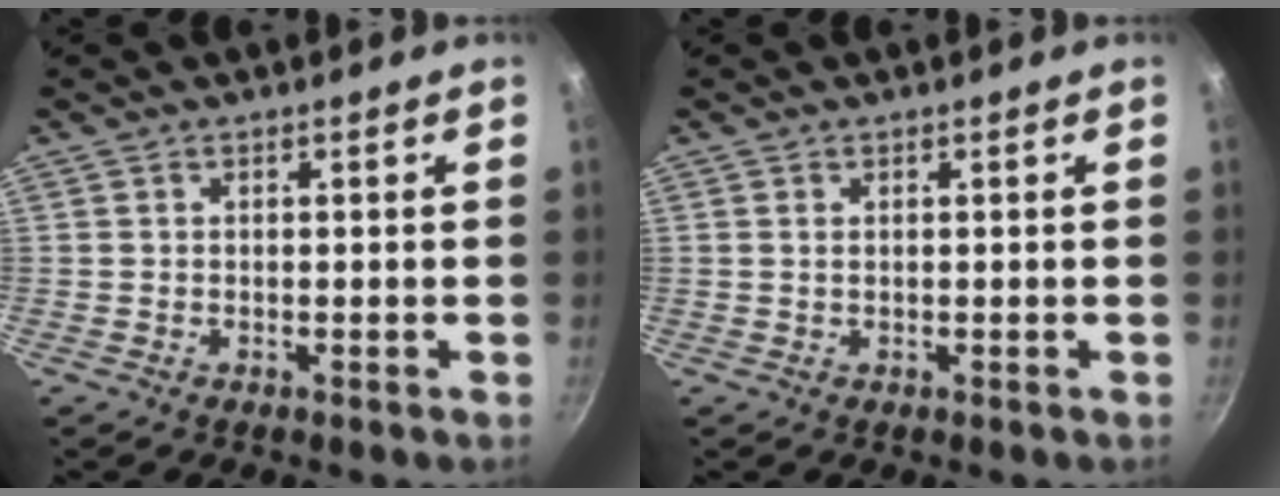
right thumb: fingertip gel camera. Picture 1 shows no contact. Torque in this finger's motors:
{"motor_torque": [-0.22, 0.03, -0.45, 0.06, -0.02]}